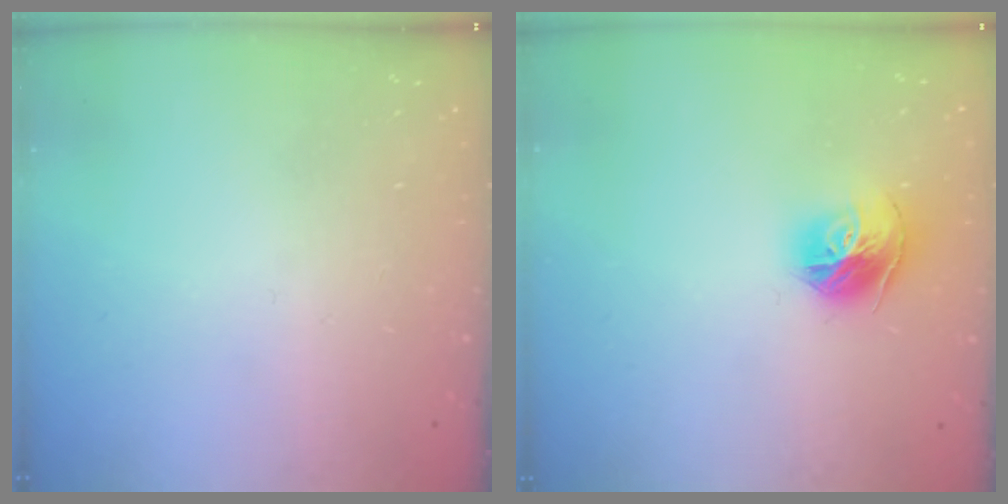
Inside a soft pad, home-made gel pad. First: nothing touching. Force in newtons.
{"total": 12.5, "press": 12.4, "slide": 1.3}